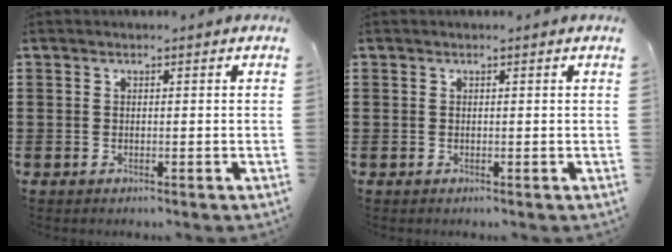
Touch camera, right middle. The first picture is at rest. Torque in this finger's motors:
{"motor_torque": [-0.11, -0.07, 0.01, -0.01]}